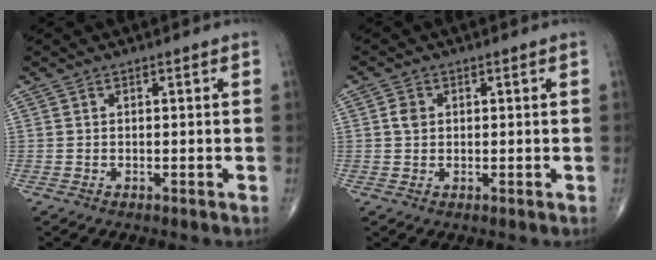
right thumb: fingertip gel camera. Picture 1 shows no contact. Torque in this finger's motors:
{"motor_torque": [-0.10, 0.09, 0.19, -0.05, 0.00]}